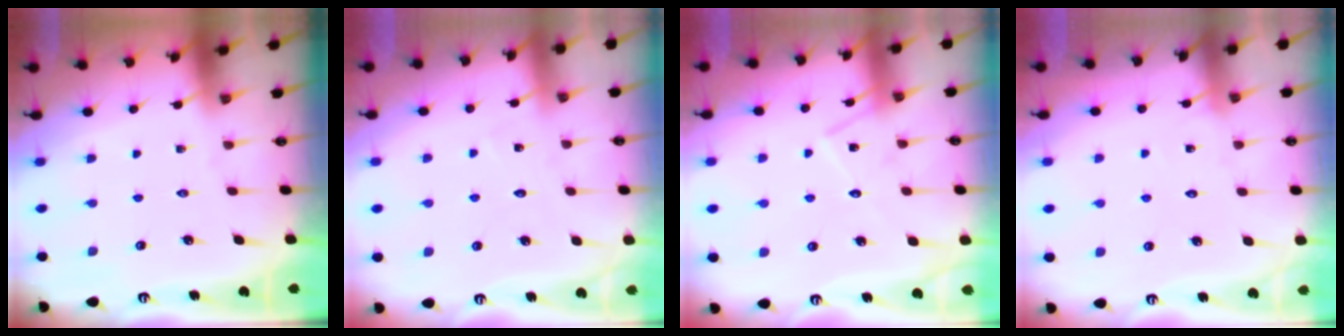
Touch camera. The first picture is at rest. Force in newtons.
{"total": 5.4, "press": 5.4, "slide": 0.4}
{"total": 11.9, "press": 11.9, "slide": 0.8}
{"total": 5.9, "press": 5.9, "slide": 0.5}